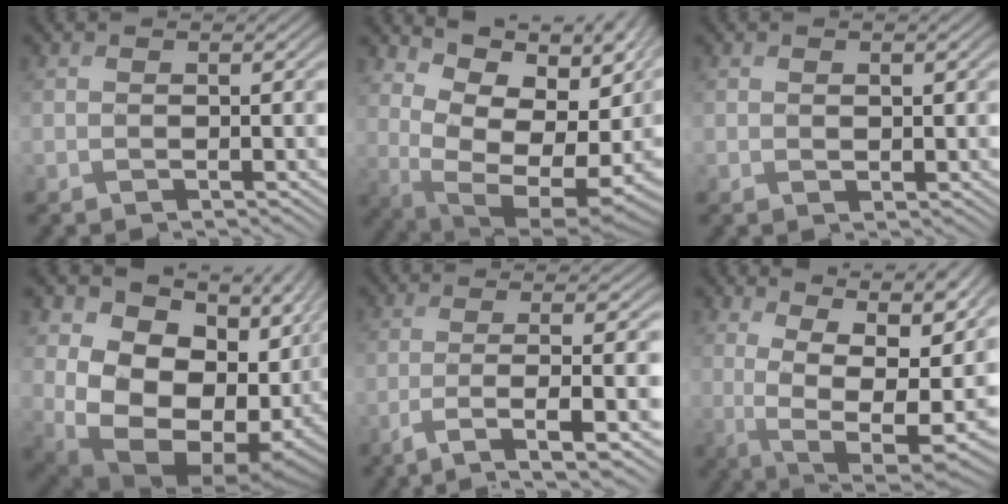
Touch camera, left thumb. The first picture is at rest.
{"total": 15.6, "force": [2.2, 8.2, 13.1], "torque": [-0.191, -0.006, 0.086]}
{"total": 0.8, "force": [0.2, 0.6, 0.5], "torque": [-0.005, -0.003, 0.006]}
{"total": 19.3, "force": [0.9, 13.7, 13.6], "torque": [-0.238, -0.045, 0.078]}
{"total": 8.9, "force": [-3.8, 1.6, 7.9], "torque": [-0.103, 0.006, -0.071]}
{"total": 15.2, "force": [4.0, 7.6, 12.5], "torque": [-0.205, 0.013, 0.085]}